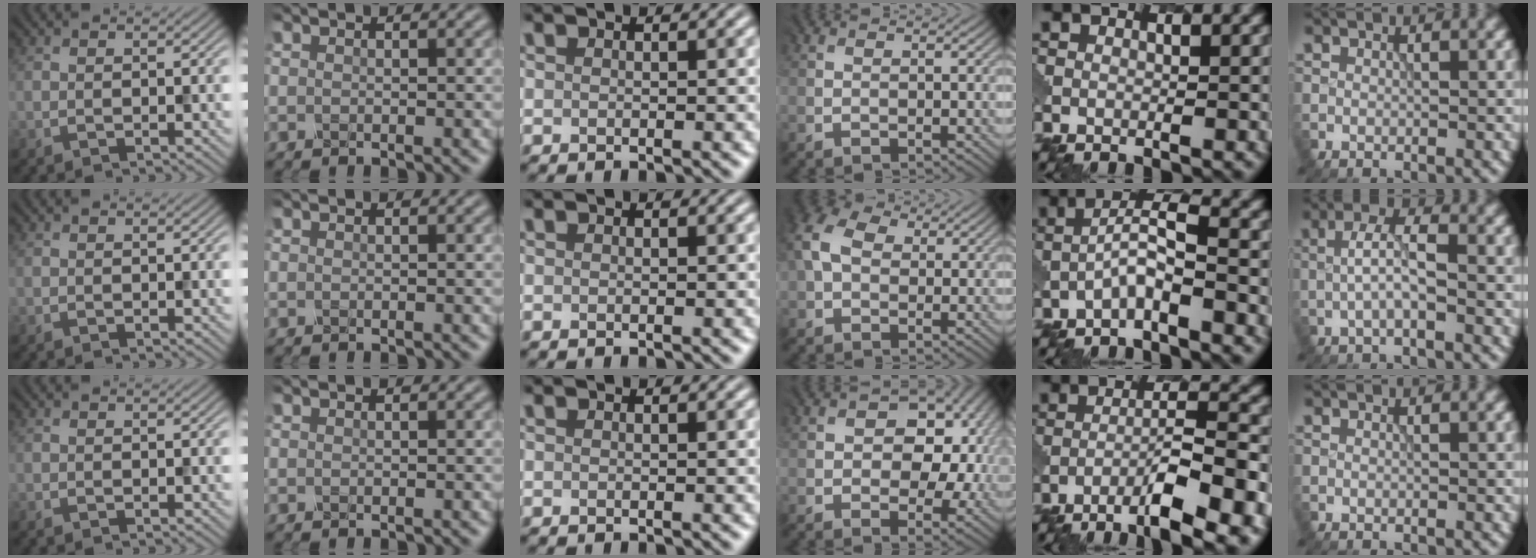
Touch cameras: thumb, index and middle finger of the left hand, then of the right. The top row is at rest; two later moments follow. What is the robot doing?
{"motion": "dispense", "object": "pipette"}